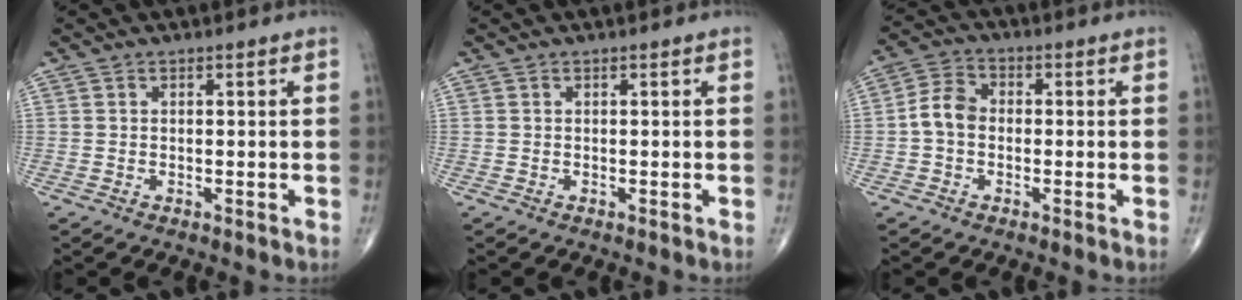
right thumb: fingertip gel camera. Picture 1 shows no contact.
{"total": 0.0}
{"total": 5.6, "force": [-0.8, 4.2, 3.6], "torque": [-0.060, 0.019, -0.027]}